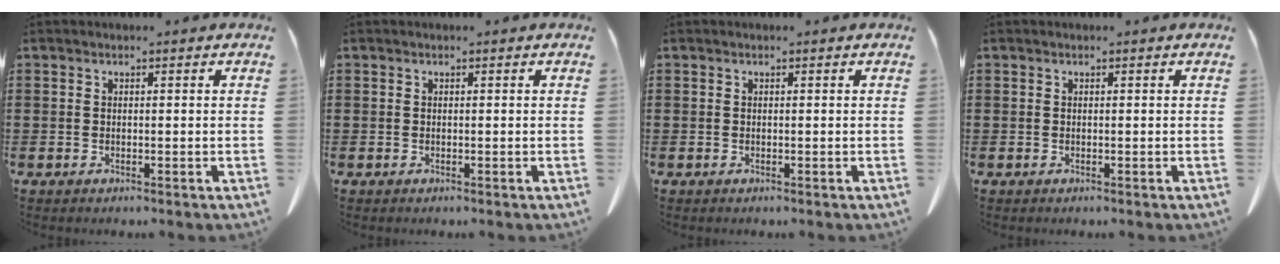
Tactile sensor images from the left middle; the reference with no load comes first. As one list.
[{"total": 0.0}, {"total": 0.0}, {"total": 0.0}]